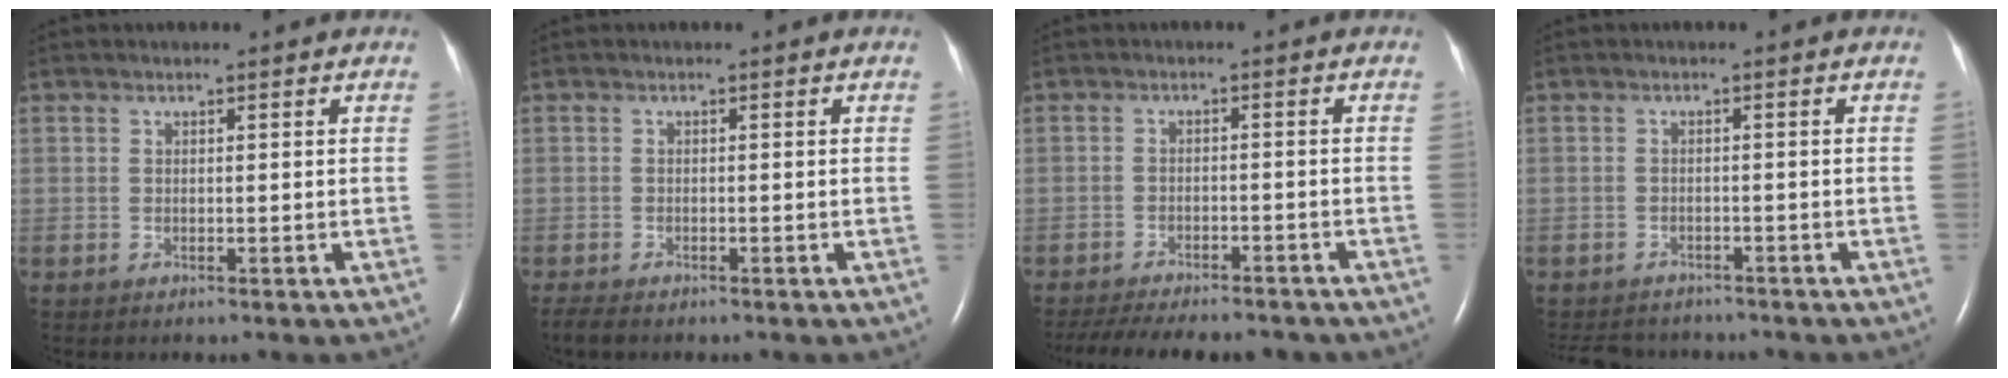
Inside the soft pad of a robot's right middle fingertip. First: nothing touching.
{"total": 2.2, "force": [-1.8, 0.6, 1.1], "torque": [-0.027, -0.007, -0.028]}
{"total": 16.0, "force": [-14.0, 4.2, 6.6], "torque": [-0.148, -0.016, -0.186]}
{"total": 7.8, "force": [-7.0, 2.9, 1.6], "torque": [-0.031, -0.003, -0.094]}